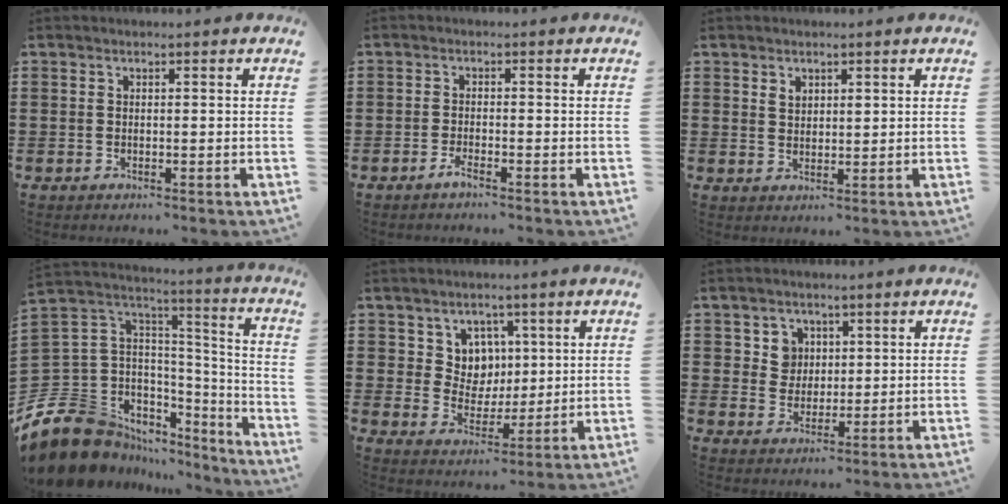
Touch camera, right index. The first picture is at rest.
{"total": 1.7, "force": [-1.3, -0.1, 1.0], "torque": [-0.020, -0.007, -0.023]}
{"total": 1.6, "force": [1.2, 0.9, 0.4], "torque": [-0.003, 0.001, 0.021]}
{"total": 13.9, "force": [-9.1, 9.1, 5.1], "torque": [-0.158, 0.005, -0.166]}
{"total": 6.2, "force": [2.9, 5.4, 1.0], "torque": [-0.045, 0.000, 0.053]}
{"total": 4.1, "force": [1.7, 3.6, 0.9], "torque": [-0.028, 0.009, 0.030]}